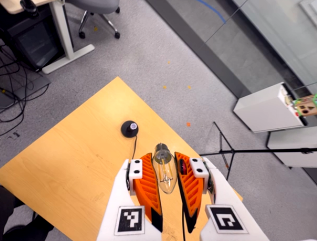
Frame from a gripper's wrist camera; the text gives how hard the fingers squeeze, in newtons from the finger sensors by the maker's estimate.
{"total": 19.4, "left": 22.1, "right": 16.7}